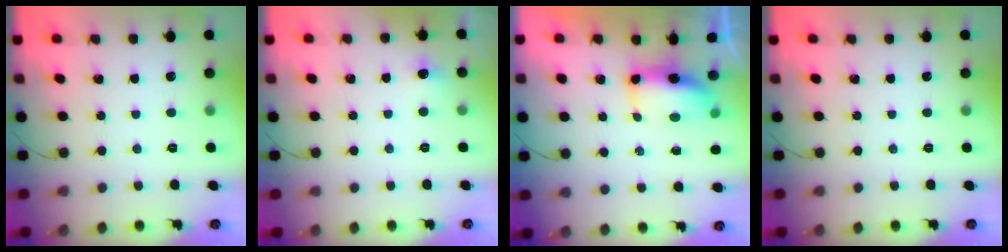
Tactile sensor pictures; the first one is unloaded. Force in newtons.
{"total": 9.1, "press": 4.3, "slide": 8.1}
{"total": 7.0, "press": 6.9, "slide": 0.6}
{"total": 0.0}